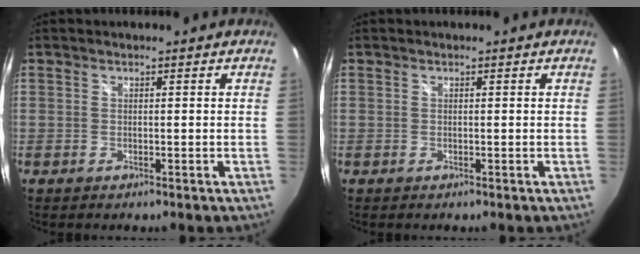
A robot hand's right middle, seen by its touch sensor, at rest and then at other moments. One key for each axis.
{"total": 0.0}